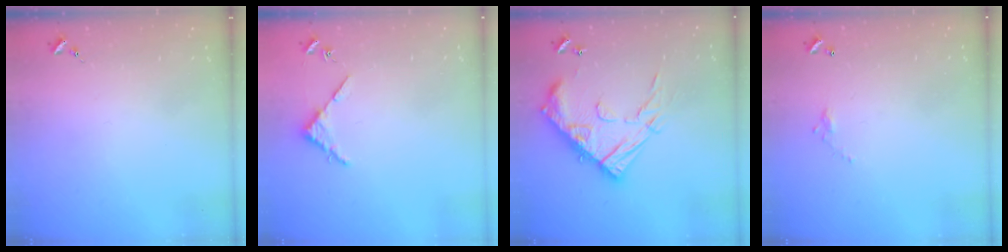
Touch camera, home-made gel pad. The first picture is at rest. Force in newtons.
{"total": 3.4, "press": 3.4, "slide": 0.4}
{"total": 19.3, "press": 19.2, "slide": 1.6}
{"total": 4.0, "press": 4.0, "slide": 0.2}